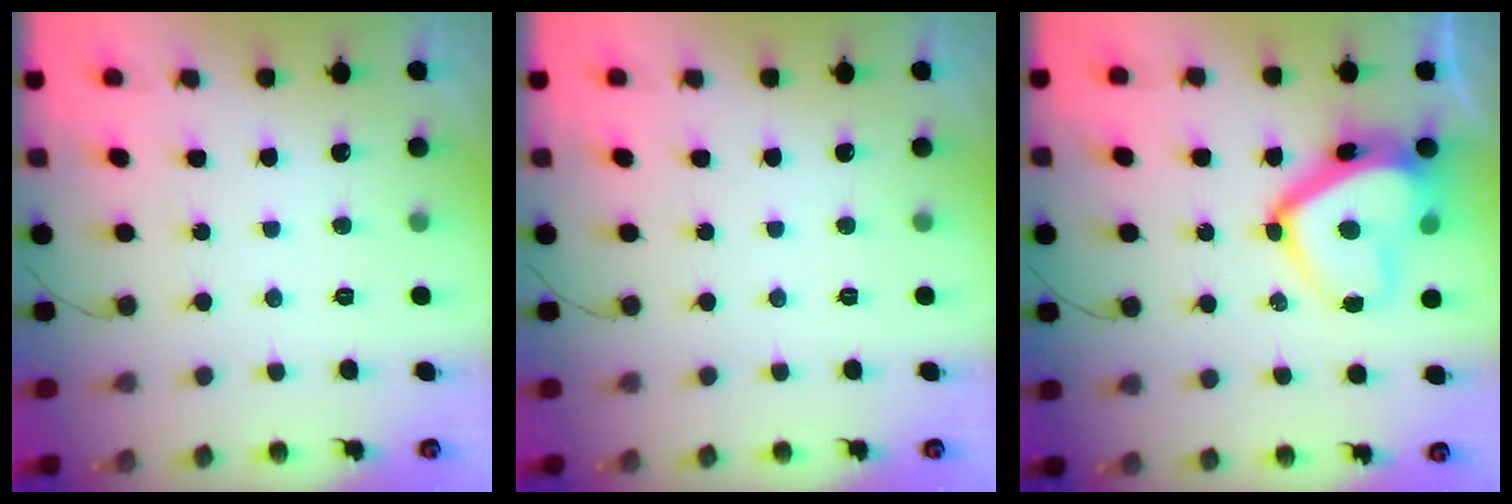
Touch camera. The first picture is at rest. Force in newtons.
{"total": 0.0}
{"total": 14.4, "press": 14.3, "slide": 1.4}